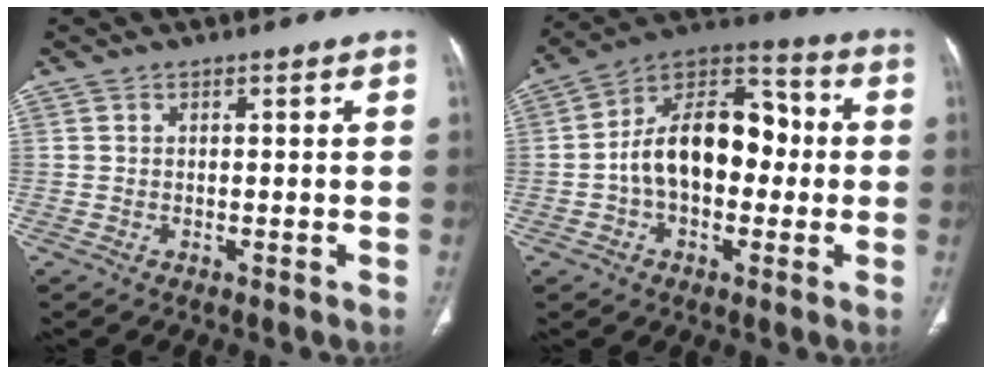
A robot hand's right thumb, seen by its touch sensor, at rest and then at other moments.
{"total": 17.0, "force": [-0.7, 10.8, 13.1], "torque": [-0.188, 0.046, -0.020]}